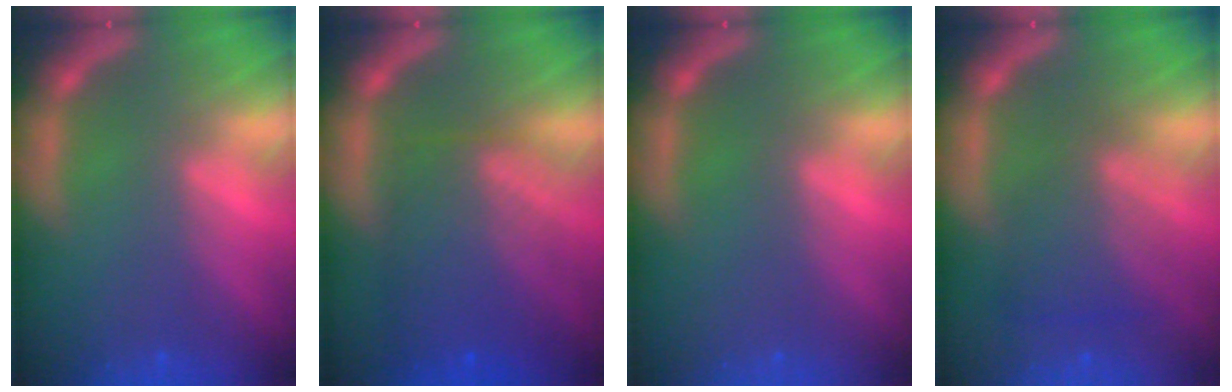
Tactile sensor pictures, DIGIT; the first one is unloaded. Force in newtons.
{"total": 7.5}
{"total": 0.0}
{"total": 5.0}